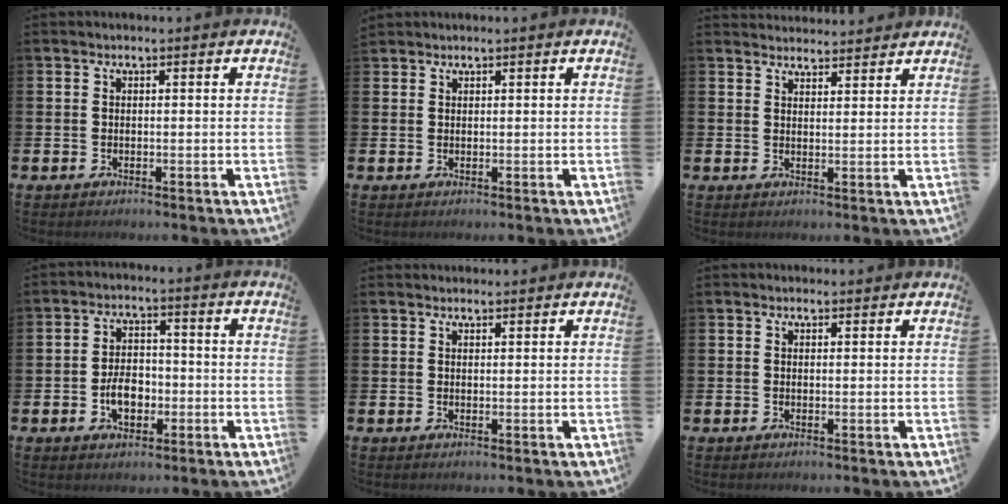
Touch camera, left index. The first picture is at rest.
{"total": 1.1, "force": [1.1, 0.3, -0.1], "torque": [0.013, -0.002, 0.018]}
{"total": 3.2, "force": [3.1, 0.5, -0.2], "torque": [0.001, -0.016, 0.057]}
{"total": 4.6, "force": [-1.3, 3.0, 3.2], "torque": [-0.039, -0.002, -0.028]}
{"total": 1.2, "force": [1.2, 0.3, 0.0], "torque": [0.011, -0.002, 0.020]}
{"total": 1.1, "force": [1.0, 0.4, 0.1], "torque": [0.009, 0.000, 0.016]}